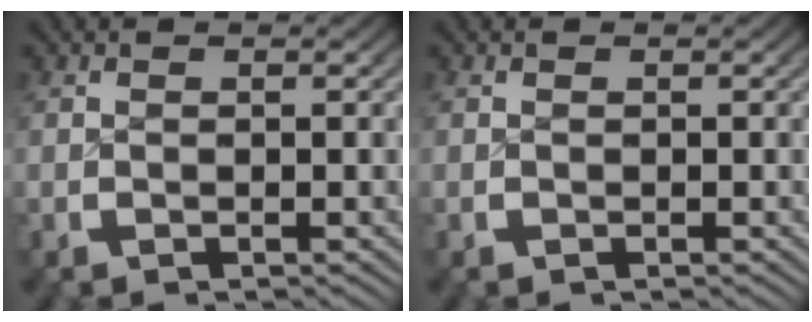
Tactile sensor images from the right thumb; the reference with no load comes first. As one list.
[{"total": 0.0}]